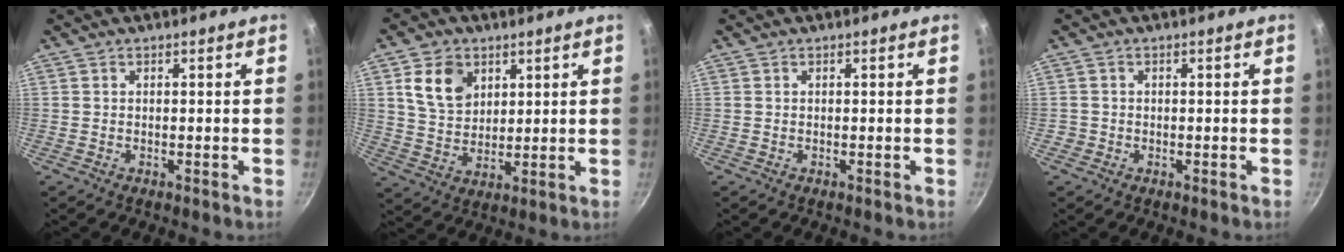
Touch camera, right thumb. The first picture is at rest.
{"total": 9.6, "force": [3.9, 6.9, 5.4], "torque": [-0.074, -0.015, 0.075]}
{"total": 0.0}
{"total": 1.2, "force": [-0.3, 1.1, 0.2], "torque": [0.000, 0.002, -0.006]}